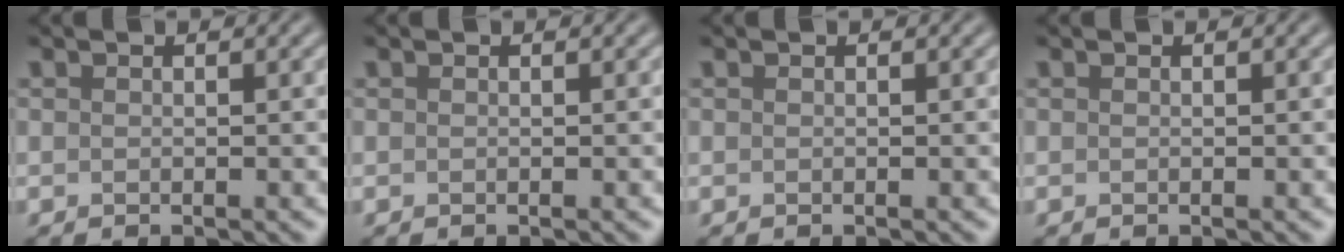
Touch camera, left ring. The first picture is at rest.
{"total": 0.0}
{"total": 0.0}
{"total": 0.0}